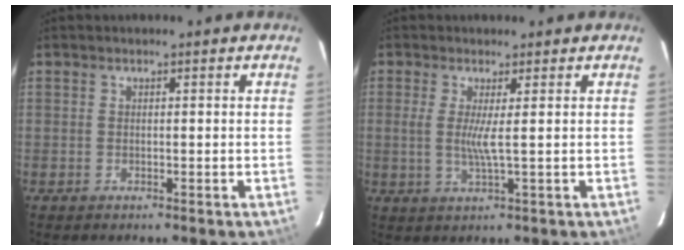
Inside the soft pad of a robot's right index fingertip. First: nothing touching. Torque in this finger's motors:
{"motor_torque": [0.04, 0.05, 0.01, 0.07]}